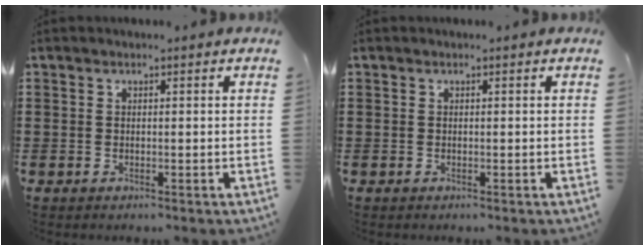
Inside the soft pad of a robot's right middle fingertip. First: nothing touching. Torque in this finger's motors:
{"motor_torque": [-0.08, 0.06, 0.00, 0.00]}